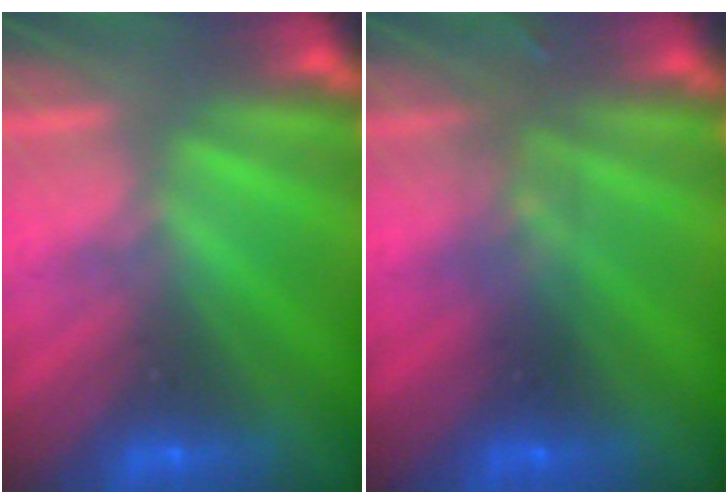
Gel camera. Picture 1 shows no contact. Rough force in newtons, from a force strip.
{"total": 2.9}